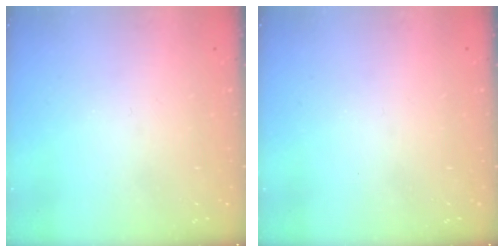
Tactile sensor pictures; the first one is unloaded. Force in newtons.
{"total": 0.0}